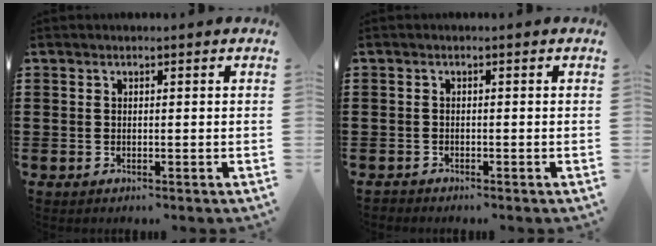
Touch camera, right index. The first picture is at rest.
{"total": 0.9, "force": [-0.8, 0.3, -0.1], "torque": [0.001, 0.004, -0.020]}